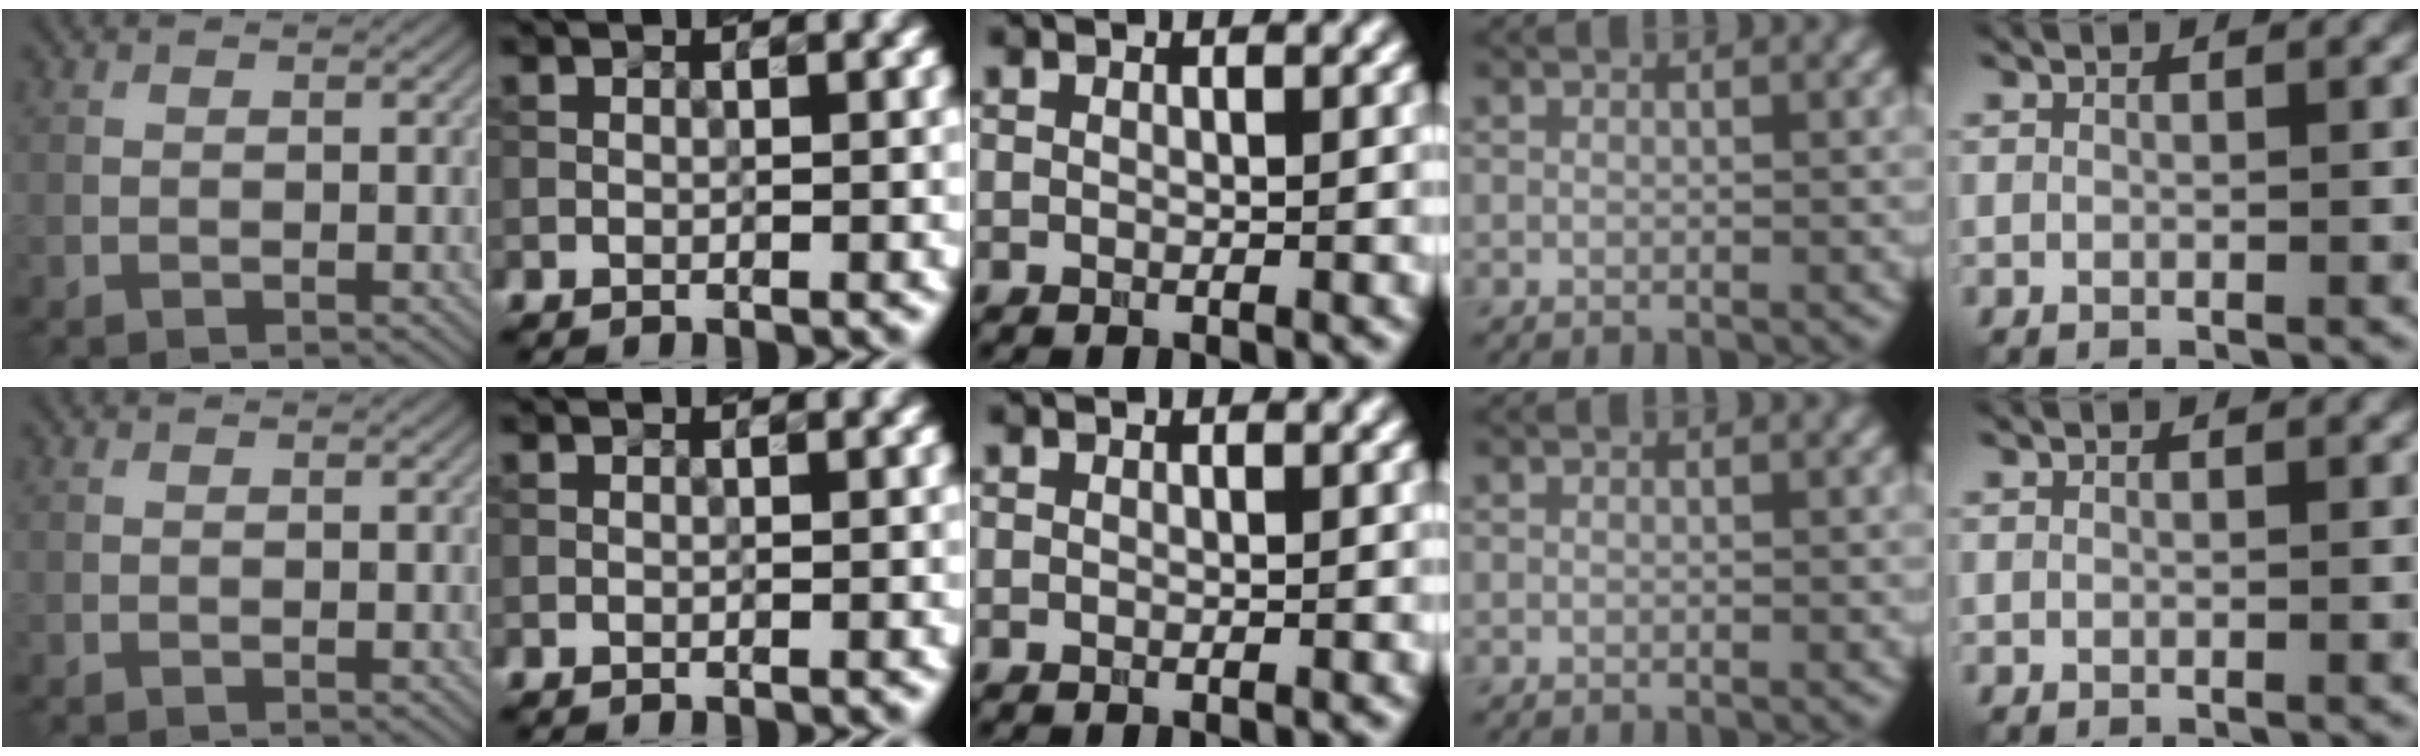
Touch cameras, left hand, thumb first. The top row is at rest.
{}